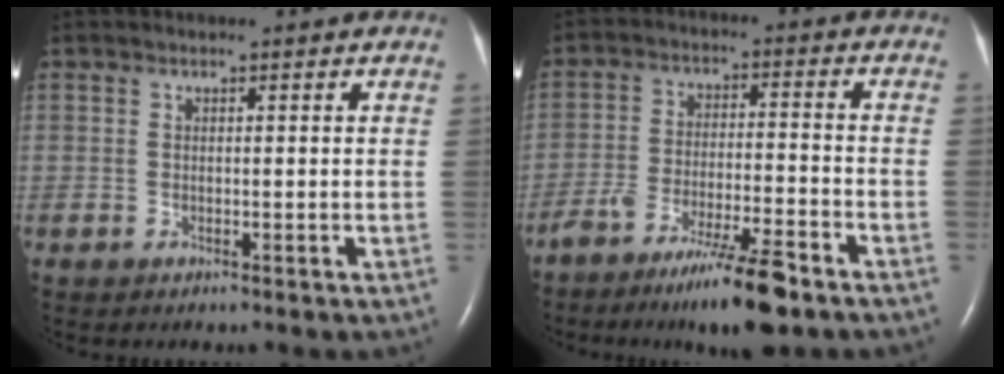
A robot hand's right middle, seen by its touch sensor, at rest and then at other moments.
{"total": 10.1, "force": [-7.3, 0.8, 7.0], "torque": [-0.124, -0.018, -0.126]}